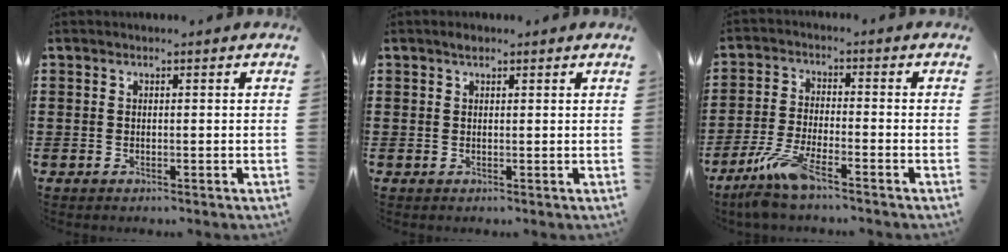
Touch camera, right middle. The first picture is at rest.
{"total": 1.0, "force": [0.7, 0.5, 0.4], "torque": [-0.002, 0.000, 0.010]}
{"total": 7.3, "force": [-5.3, 1.1, 4.9], "torque": [-0.116, -0.016, -0.102]}